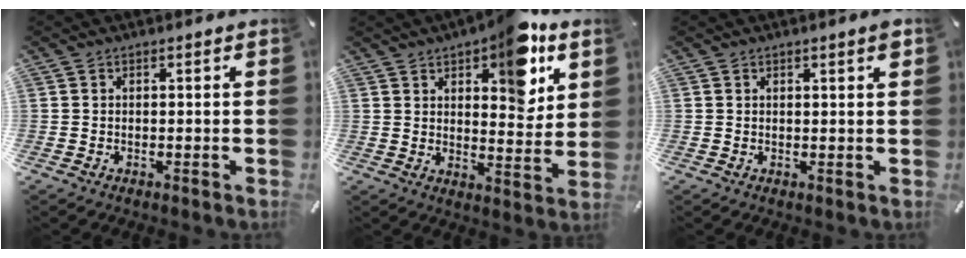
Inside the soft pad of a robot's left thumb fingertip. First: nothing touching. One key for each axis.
{"total": 13.9, "fx": 8.3, "fy": 6.7, "fz": 8.9, "tx": -0.104, "ty": -0.049, "tz": 0.139}
{"total": 1.6, "fx": 1.0, "fy": 0.2, "fz": 1.2, "tx": -0.016, "ty": -0.002, "tz": 0.015}